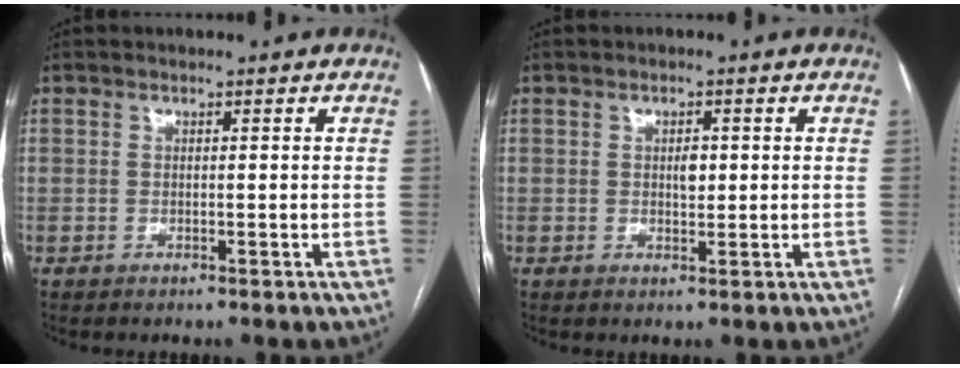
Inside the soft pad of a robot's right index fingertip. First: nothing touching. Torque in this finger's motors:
{"motor_torque": [0.02, 0.02, 0.01, 0.02]}